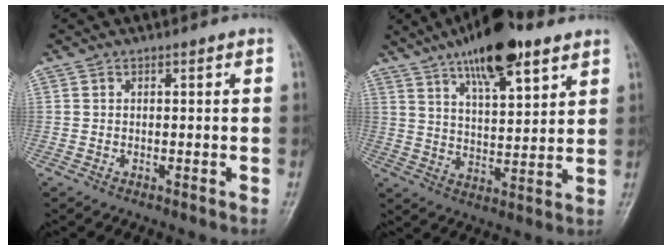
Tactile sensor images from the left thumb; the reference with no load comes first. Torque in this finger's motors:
{"motor_torque": [2.44, 1.02, 1.57, -1.18, 0.39]}